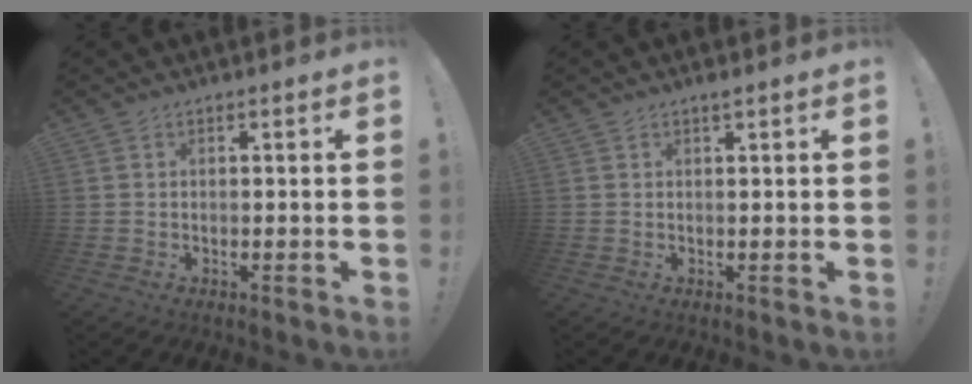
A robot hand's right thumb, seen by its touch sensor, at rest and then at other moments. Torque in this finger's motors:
{"motor_torque": [0.08, -0.04, 0.05, 0.06, 0.02]}